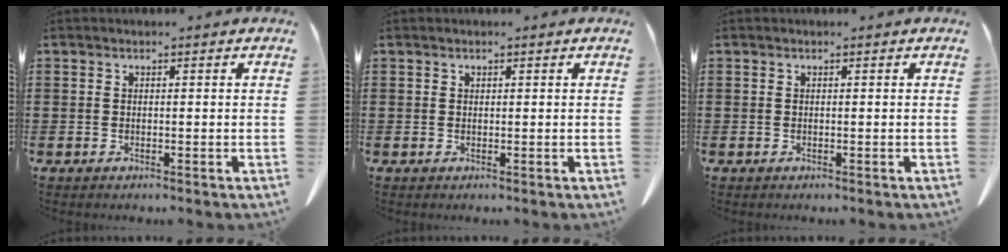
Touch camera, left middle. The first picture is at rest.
{"total": 0.0}
{"total": 0.0}